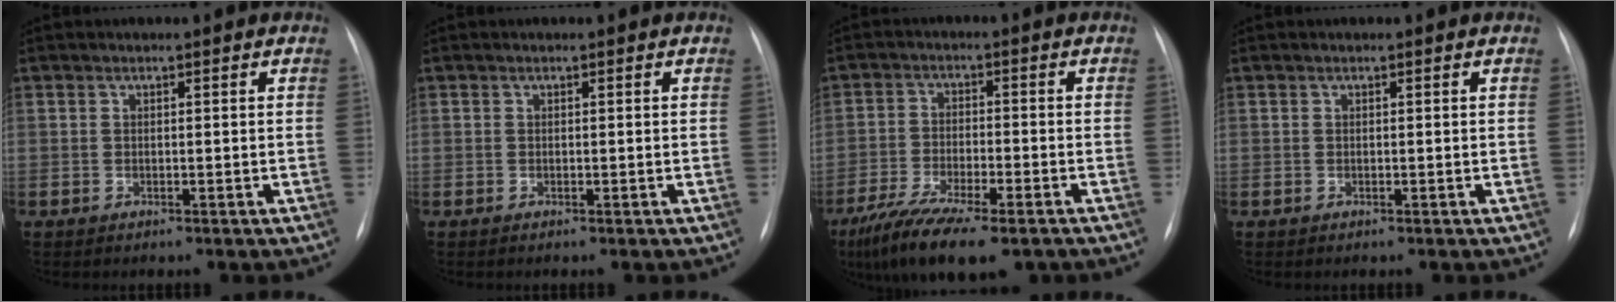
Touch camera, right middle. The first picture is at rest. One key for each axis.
{"total": 0.0}
{"total": 13.4, "fx": -9.5, "fy": 3.3, "fz": 8.9, "tx": -0.154, "ty": -0.026, "tz": -0.156}
{"total": 0.0}